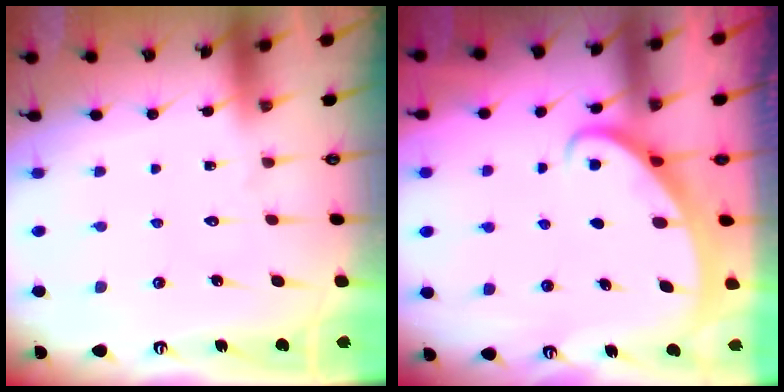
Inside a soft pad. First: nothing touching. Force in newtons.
{"total": 2.3, "press": 2.3, "slide": 0.2}